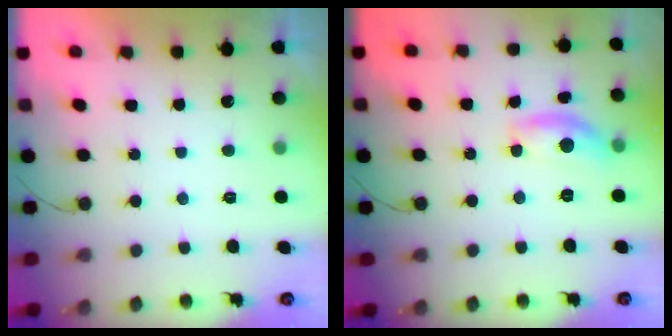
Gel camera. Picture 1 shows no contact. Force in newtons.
{"total": 10.1, "press": 10.1, "slide": 0.6}